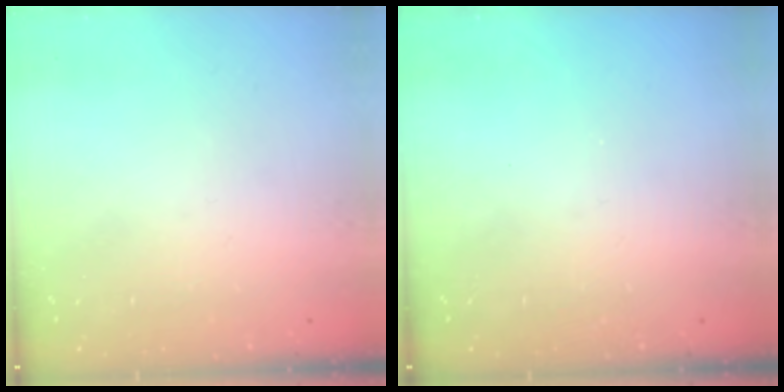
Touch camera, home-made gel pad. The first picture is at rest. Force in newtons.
{"total": 0.0}